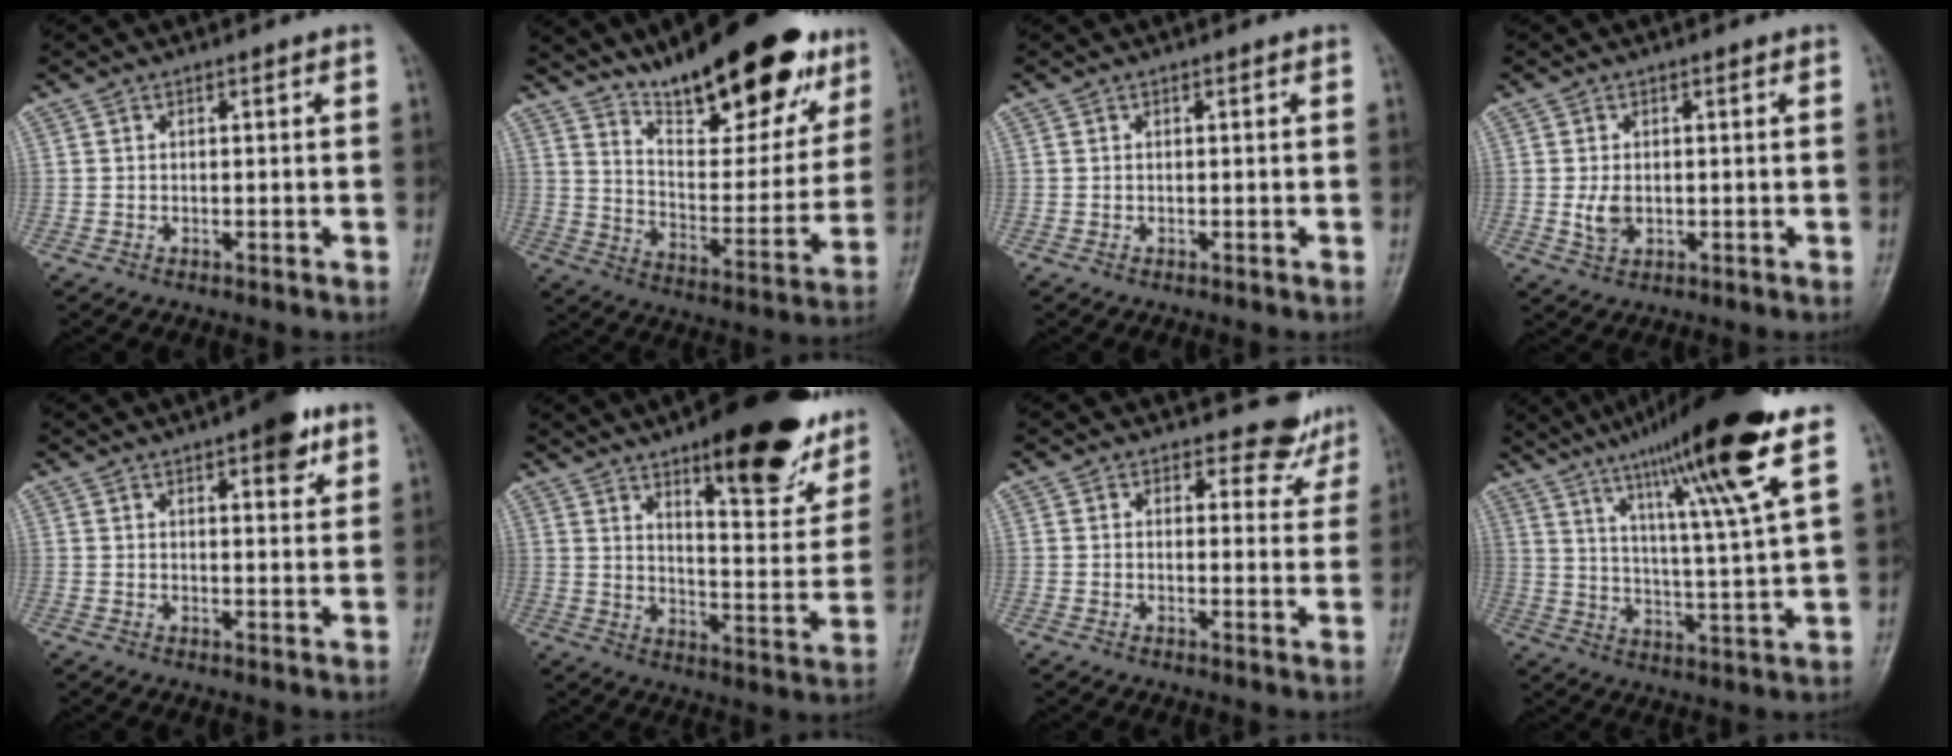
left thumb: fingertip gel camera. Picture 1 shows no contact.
{"total": 23.6, "force": [16.5, 7.7, 15.0], "torque": [-0.177, -0.081, 0.263]}
{"total": 0.0}
{"total": 3.1, "force": [-0.1, 2.2, 2.2], "torque": [-0.041, -0.006, 0.003]}
{"total": 6.7, "force": [3.8, 2.4, 4.9], "torque": [-0.048, -0.014, 0.045]}
{"total": 24.2, "force": [14.9, 8.0, 17.3], "torque": [-0.185, -0.063, 0.210]}
{"total": 5.8, "force": [5.0, 2.9, 0.1], "torque": [0.030, -0.036, 0.044]}
{"total": 19.8, "force": [11.7, 0.6, 15.9], "torque": [-0.249, -0.044, 0.187]}